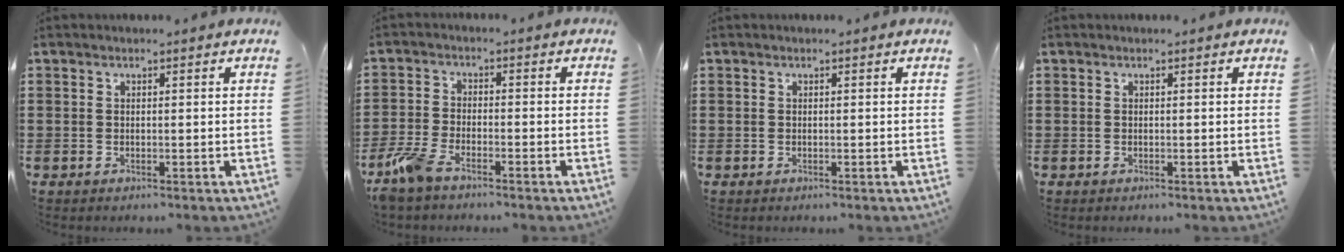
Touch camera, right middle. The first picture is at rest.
{"total": 5.0, "force": [-3.8, 1.3, 3.0], "torque": [-0.091, -0.008, -0.081]}
{"total": 0.0}
{"total": 0.0}